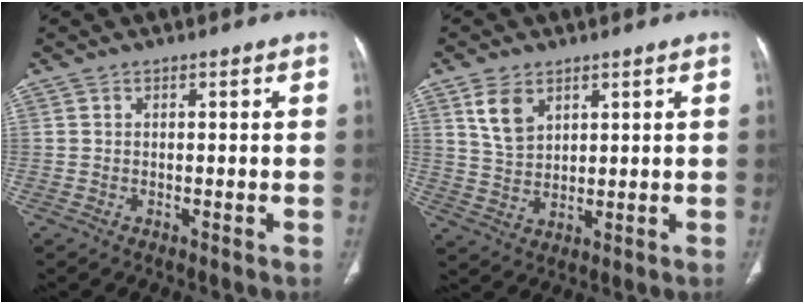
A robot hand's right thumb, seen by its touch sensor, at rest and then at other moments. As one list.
[{"total": 6.1, "force": [3.2, 3.8, 3.6], "torque": [-0.059, -0.015, 0.072]}]